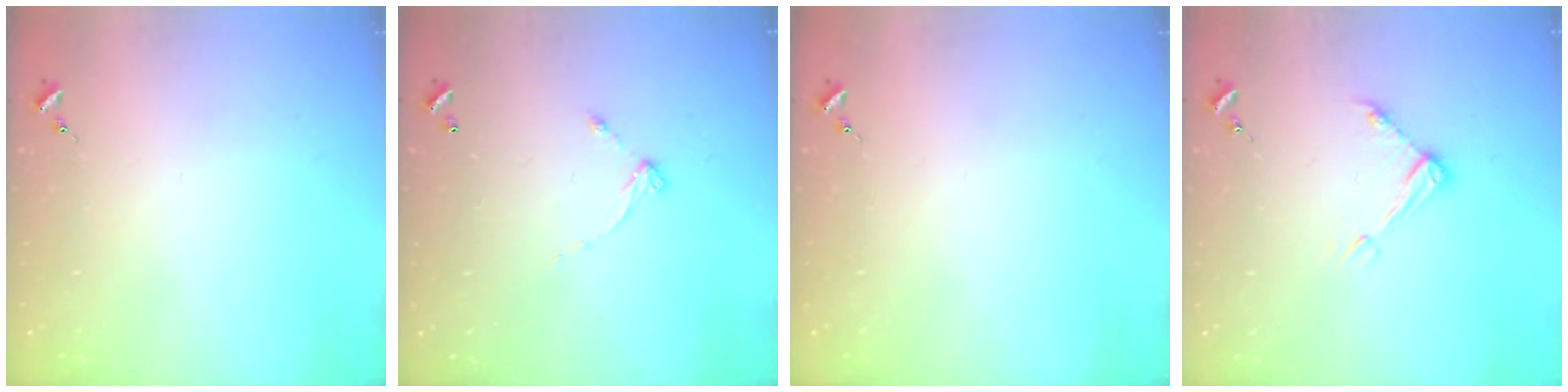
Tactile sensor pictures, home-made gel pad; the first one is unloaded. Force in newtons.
{"total": 5.4, "press": 5.4, "slide": 0.3}
{"total": 0.0}
{"total": 6.5, "press": 6.4, "slide": 0.5}